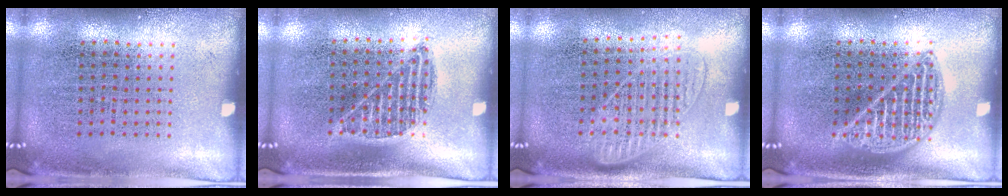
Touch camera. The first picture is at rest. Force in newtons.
{"total": 0.9, "press": 0.8, "slide": 0.5}
{"total": 1.2, "press": 1.1, "slide": 0.4}
{"total": 2.3, "press": 2.3, "slide": 0.2}